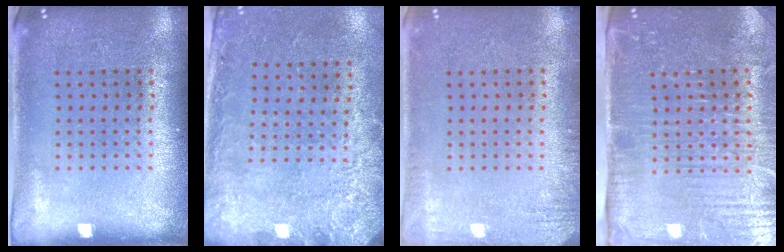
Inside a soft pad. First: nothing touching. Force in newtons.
{"total": 2.8, "press": 1.9, "slide": 2.0}
{"total": 1.6, "press": 1.5, "slide": 0.3}
{"total": 5.0, "press": 4.5, "slide": 2.4}